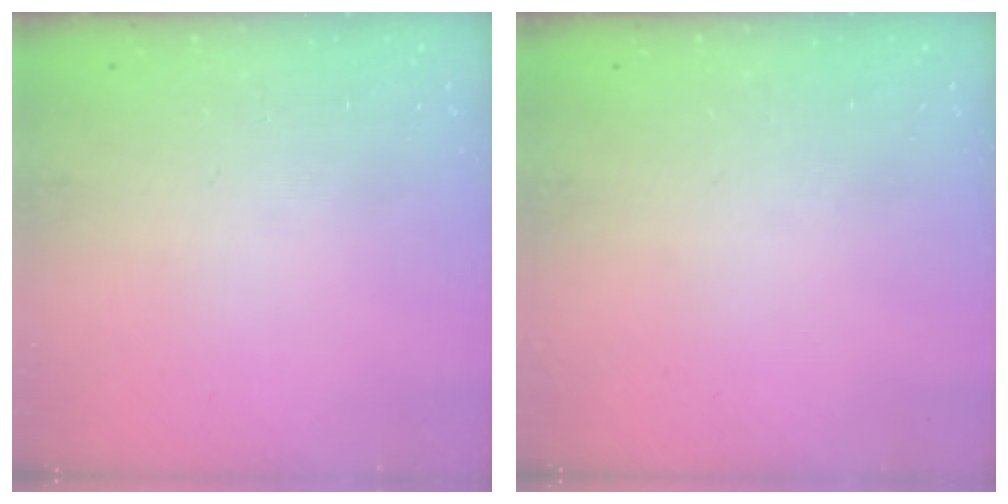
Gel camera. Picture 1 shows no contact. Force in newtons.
{"total": 0.0}